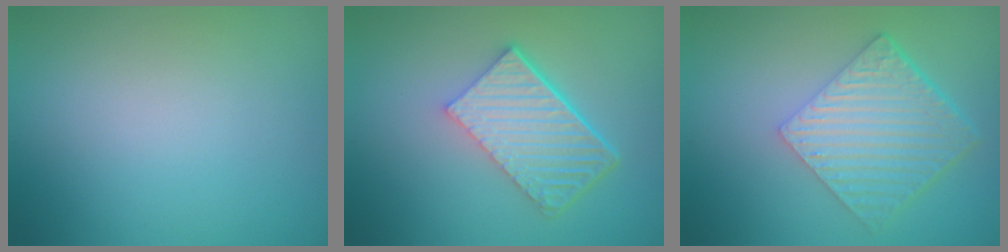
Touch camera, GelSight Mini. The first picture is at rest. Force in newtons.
{"total": 6.1, "press": 4.1, "slide": 4.4}
{"total": 6.0, "press": 4.1, "slide": 4.4}